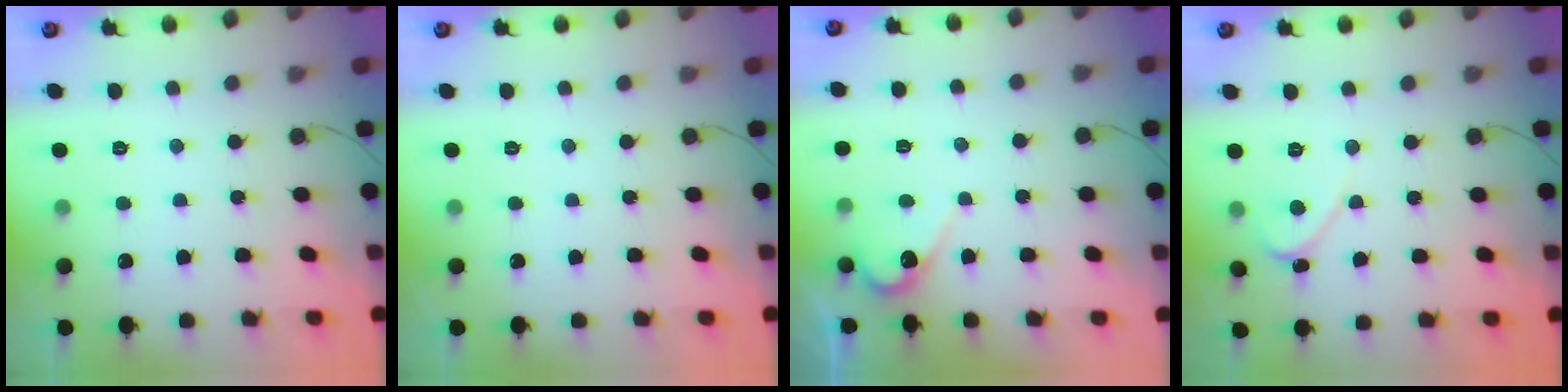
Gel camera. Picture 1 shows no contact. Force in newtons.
{"total": 0.0}
{"total": 4.1, "press": 4.1, "slide": 0.3}
{"total": 2.1, "press": 2.1, "slide": 0.2}